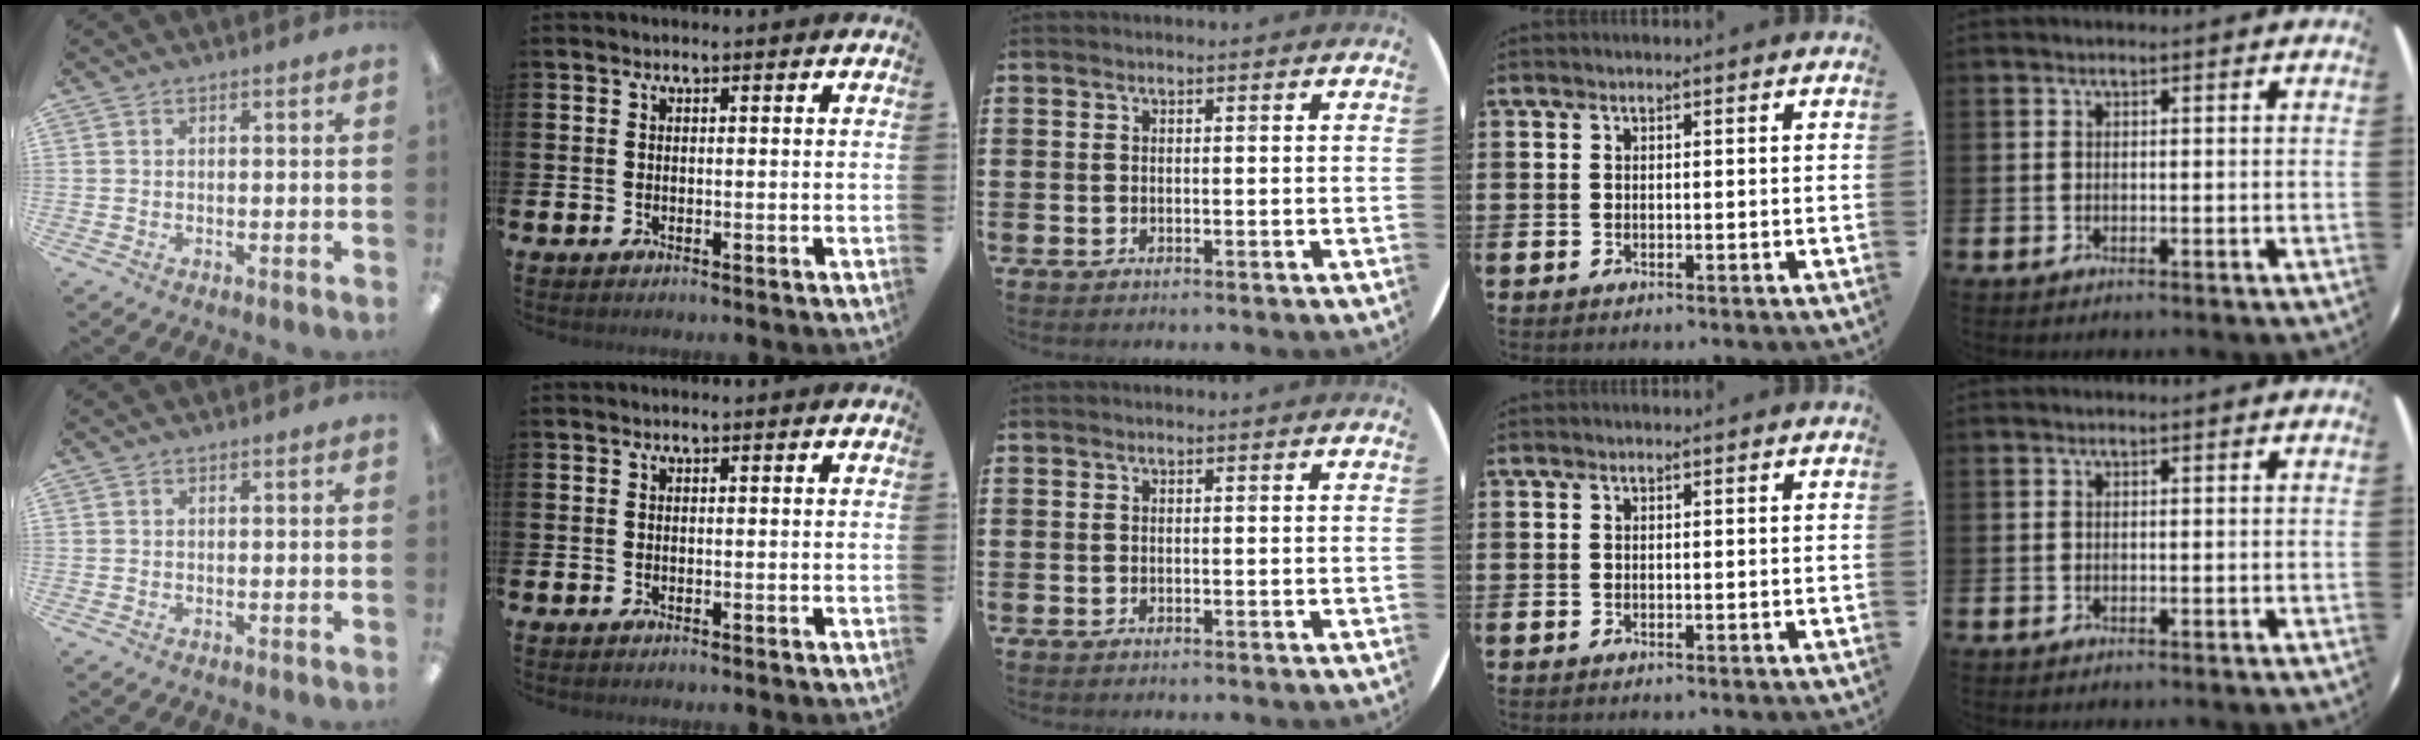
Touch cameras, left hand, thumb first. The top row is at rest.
{}